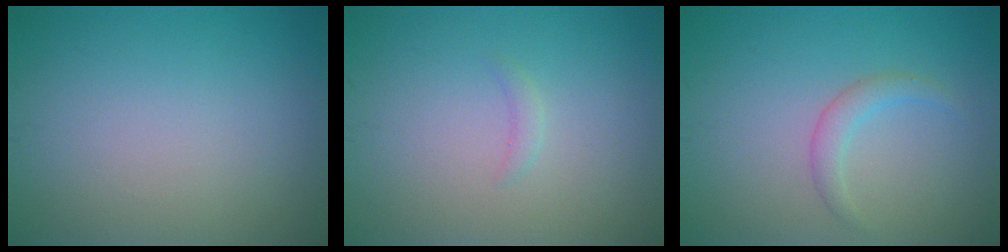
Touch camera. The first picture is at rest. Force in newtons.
{"total": 0.7, "press": 0.7, "slide": 0.1}
{"total": 1.7, "press": 1.7, "slide": 0.1}